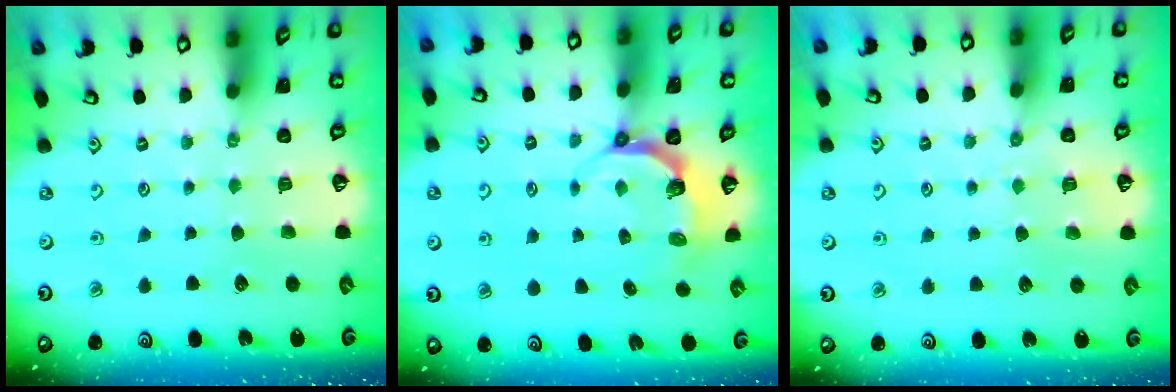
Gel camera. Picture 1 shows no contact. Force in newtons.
{"total": 5.9, "press": 4.8, "slide": 3.4}
{"total": 4.0, "press": 4.0, "slide": 0.8}